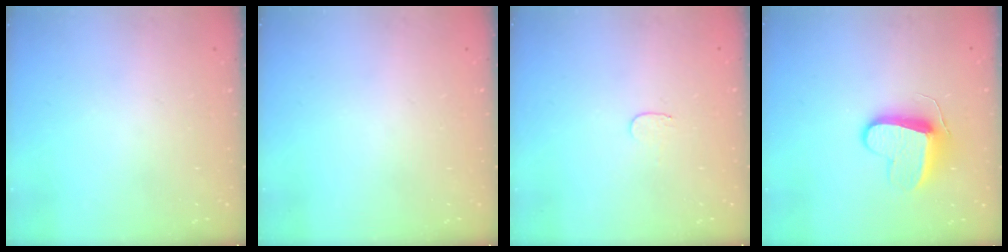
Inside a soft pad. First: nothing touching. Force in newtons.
{"total": 0.0}
{"total": 3.4, "press": 3.4, "slide": 0.4}
{"total": 10.3, "press": 10.2, "slide": 1.2}